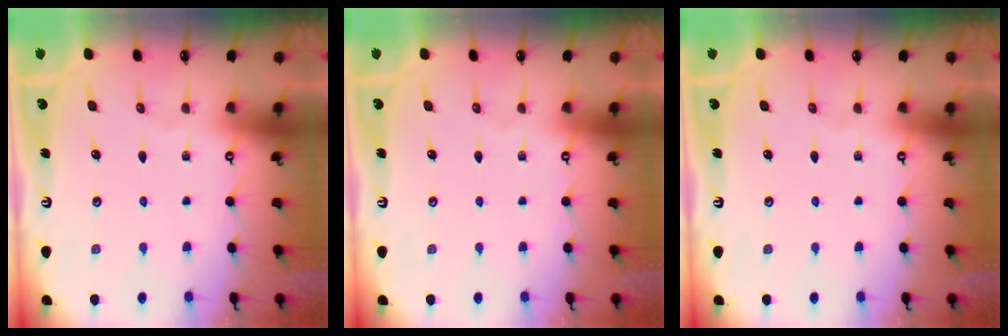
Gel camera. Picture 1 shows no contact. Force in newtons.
{"total": 0.0}
{"total": 0.0}